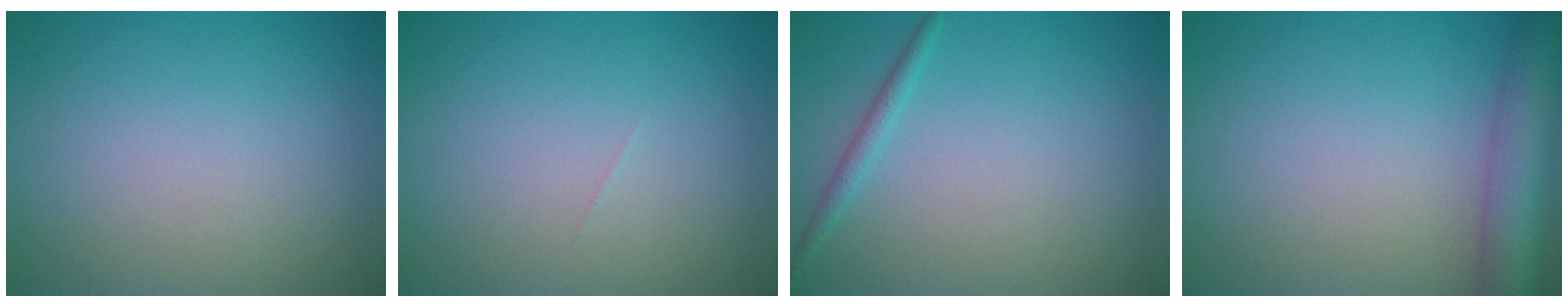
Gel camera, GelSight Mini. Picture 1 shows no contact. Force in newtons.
{"total": 0.0}
{"total": 1.2, "press": 1.2, "slide": 0.0}
{"total": 5.9, "press": 5.9, "slide": 0.4}